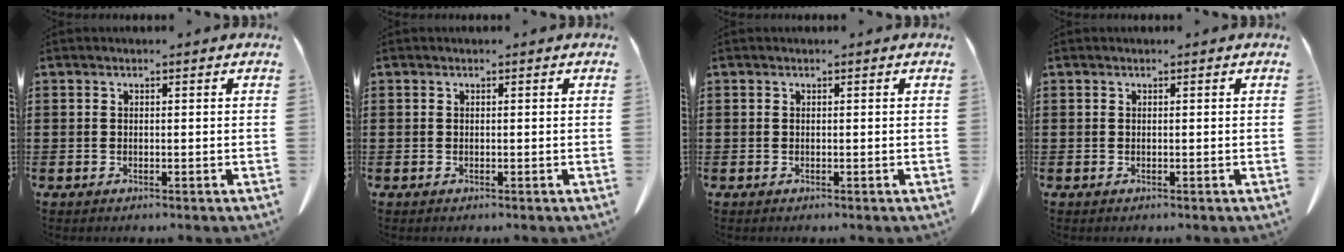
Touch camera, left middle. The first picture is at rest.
{"total": 0.0}
{"total": 0.0}
{"total": 0.0}